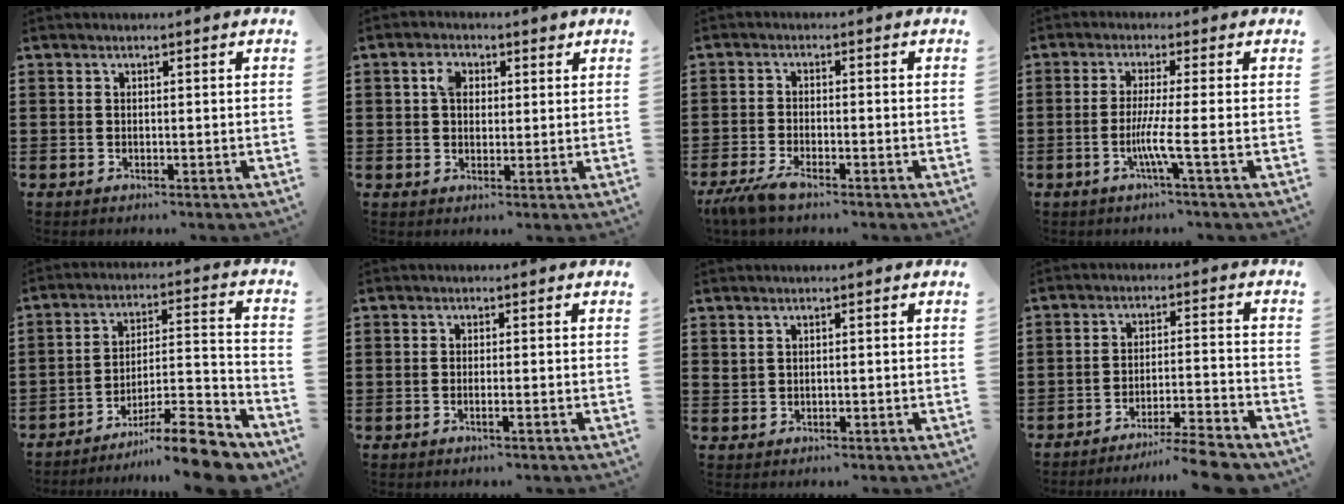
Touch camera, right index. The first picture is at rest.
{"total": 3.7, "force": [1.2, 2.6, 2.3], "torque": [-0.048, 0.007, 0.019]}
{"total": 3.8, "force": [-3.0, 0.3, 2.2], "torque": [-0.057, -0.012, -0.060]}
{"total": 5.4, "force": [-1.5, -0.6, 5.1], "torque": [-0.104, -0.018, -0.033]}
{"total": 11.3, "force": [-9.4, 1.2, 6.1], "torque": [-0.081, 0.023, -0.179]}
{"total": 1.3, "force": [-0.7, -0.1, 1.1], "torque": [-0.018, -0.006, -0.012]}
{"total": 0.6, "force": [0.2, 0.2, 0.5], "torque": [-0.011, 0.002, 0.003]}
{"total": 6.6, "force": [-6.0, -0.6, 2.5], "torque": [-0.037, -0.008, -0.116]}